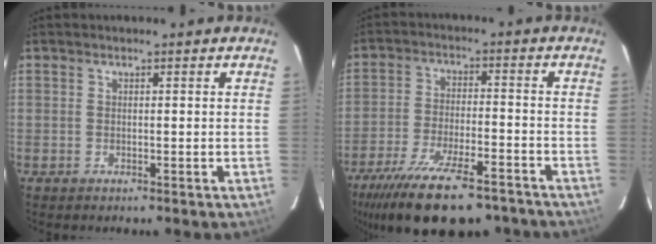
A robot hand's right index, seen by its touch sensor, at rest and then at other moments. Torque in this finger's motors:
{"motor_torque": [1.34, -0.80, 0.95, 0.21]}